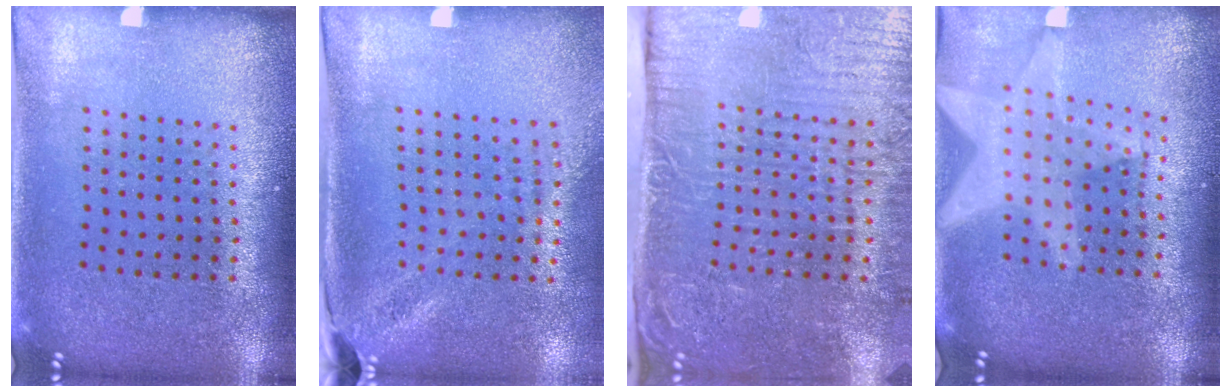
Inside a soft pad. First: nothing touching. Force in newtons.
{"total": 2.0, "press": 1.6, "slide": 1.2}
{"total": 5.6, "press": 4.7, "slide": 3.0}
{"total": 2.1, "press": 1.7, "slide": 1.2}